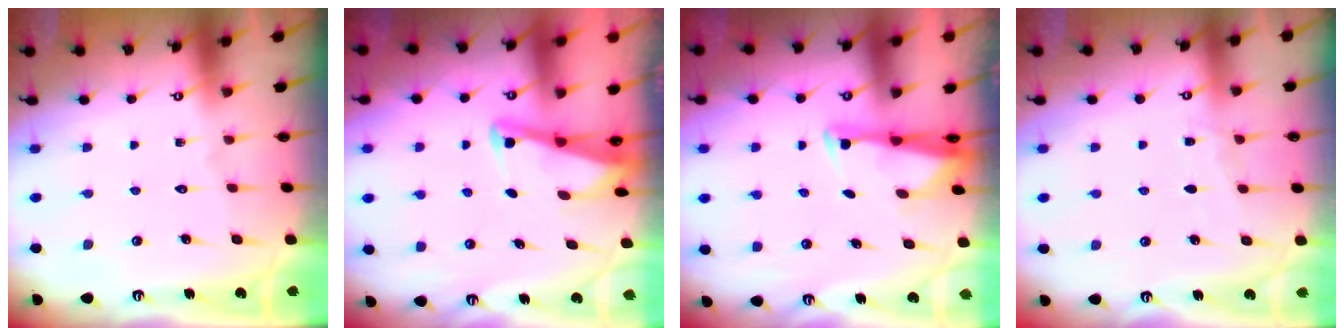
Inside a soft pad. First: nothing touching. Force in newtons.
{"total": 2.9, "press": 2.8, "slide": 0.3}
{"total": 2.9, "press": 2.8, "slide": 0.8}
{"total": 3.1, "press": 3.1, "slide": 0.4}